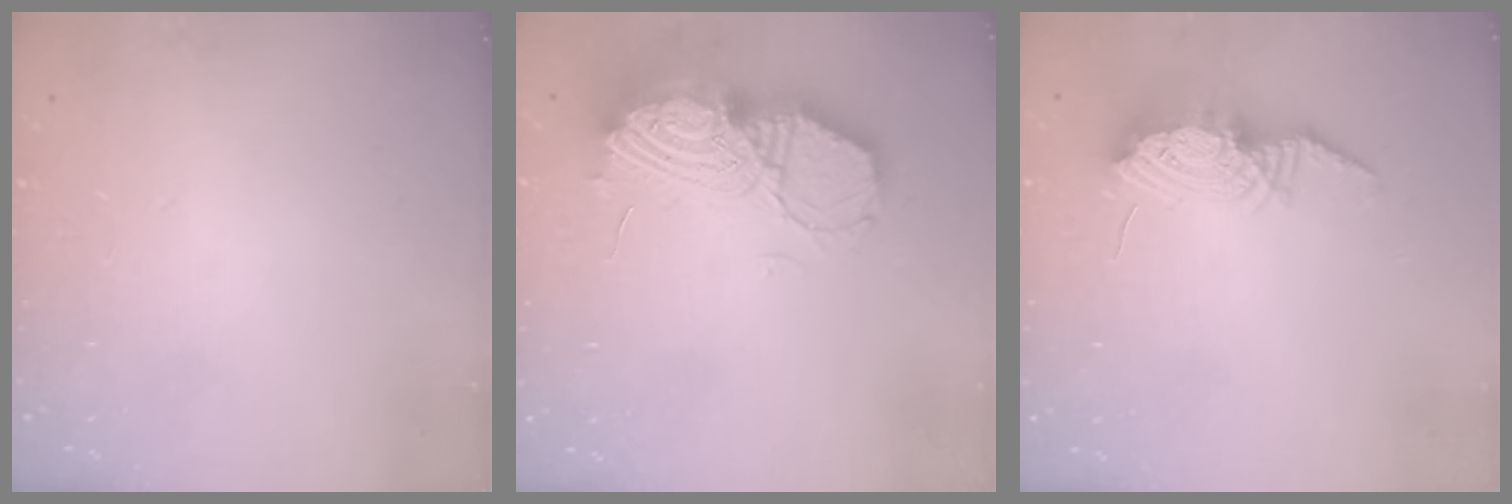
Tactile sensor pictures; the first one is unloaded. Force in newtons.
{"total": 18.5, "press": 18.5, "slide": 1.6}
{"total": 11.9, "press": 11.8, "slide": 1.1}